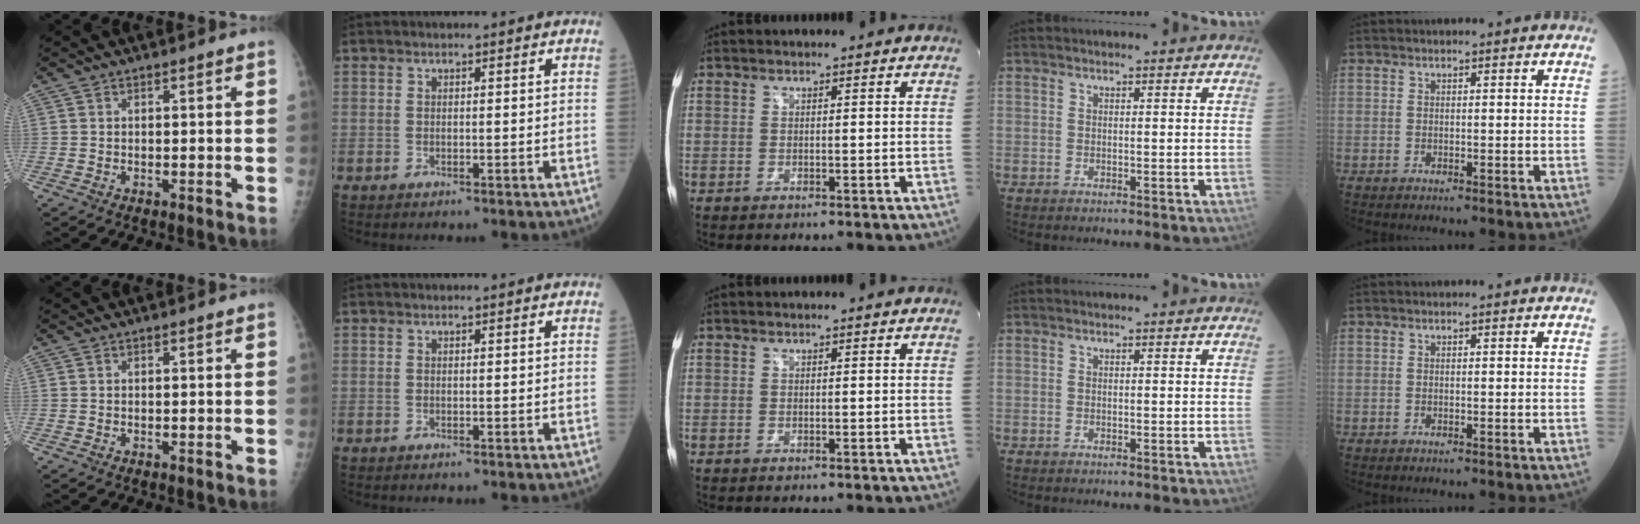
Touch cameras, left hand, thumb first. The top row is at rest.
{}